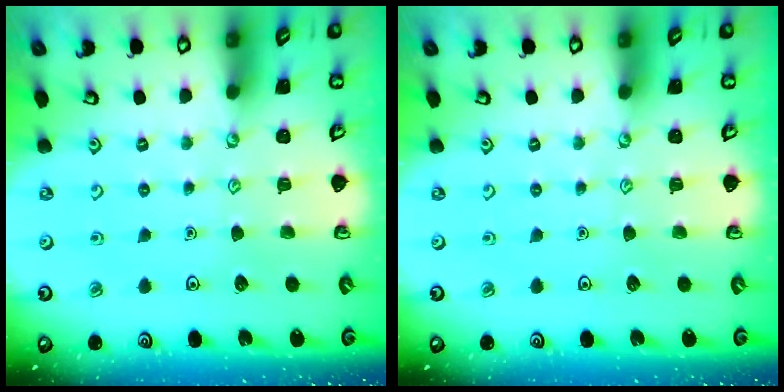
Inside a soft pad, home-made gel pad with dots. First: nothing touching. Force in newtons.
{"total": 0.0}